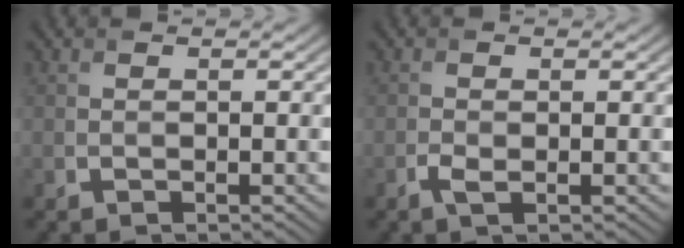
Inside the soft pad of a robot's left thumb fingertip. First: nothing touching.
{"total": 1.4, "force": [-0.6, 0.5, 1.1], "torque": [-0.028, -0.003, -0.013]}